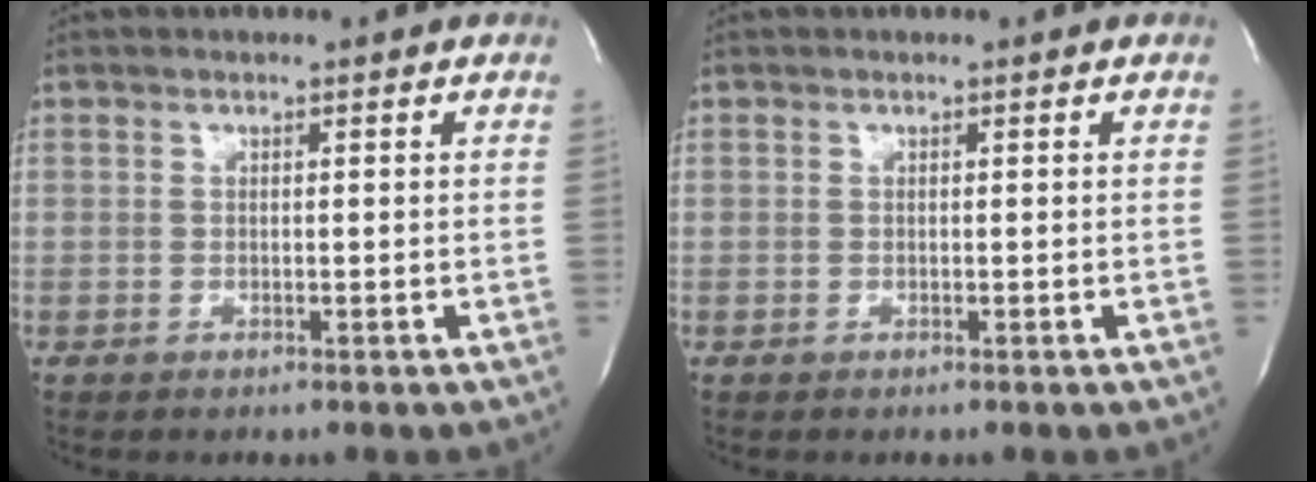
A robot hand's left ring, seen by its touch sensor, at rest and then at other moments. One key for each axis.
{"total": 0.0}